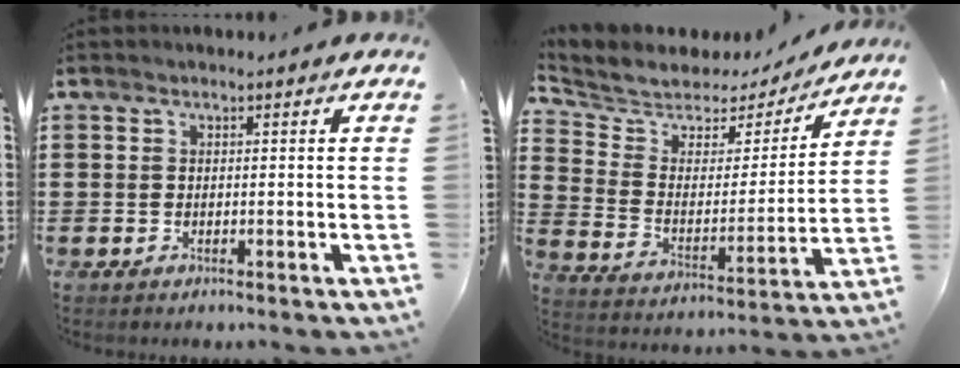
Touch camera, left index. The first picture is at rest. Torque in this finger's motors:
{"motor_torque": [2.14, 0.00, 0.27, 0.02]}